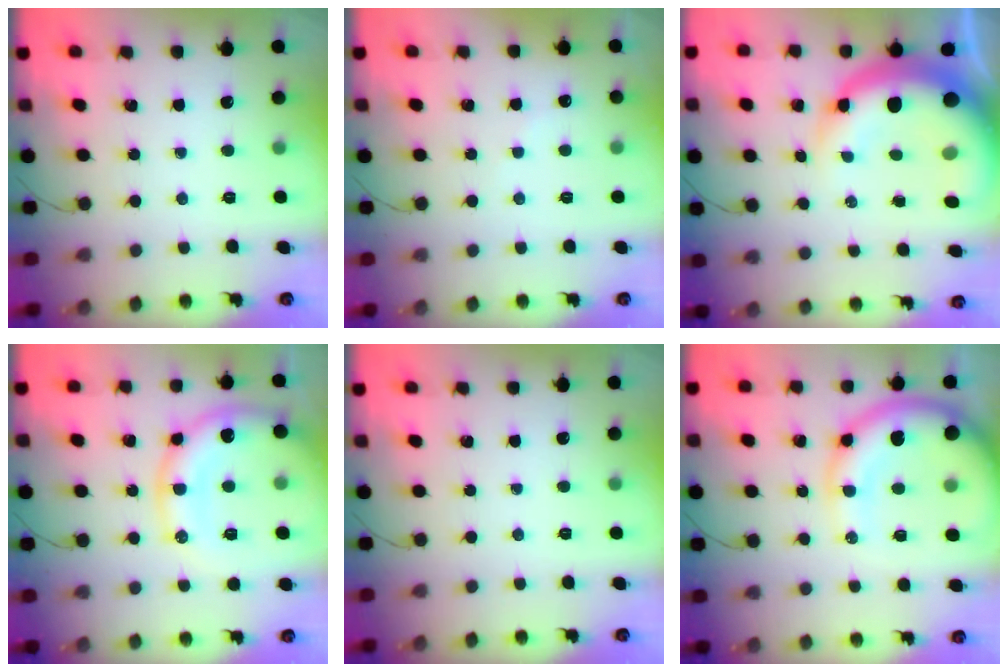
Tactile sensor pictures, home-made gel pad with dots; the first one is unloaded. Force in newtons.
{"total": 5.2, "press": 5.1, "slide": 0.9}
{"total": 18.1, "press": 17.6, "slide": 4.5}
{"total": 17.4, "press": 17.3, "slide": 1.5}
{"total": 0.0}
{"total": 14.5, "press": 13.9, "slide": 3.9}